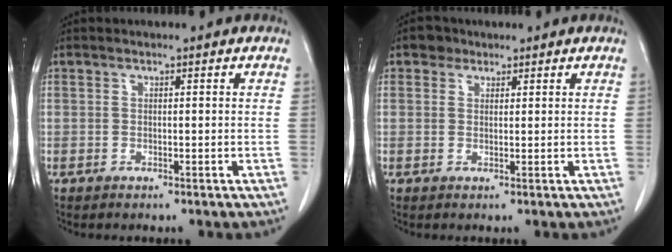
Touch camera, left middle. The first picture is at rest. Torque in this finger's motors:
{"motor_torque": [0.19, -0.15, -0.02, 0.01]}